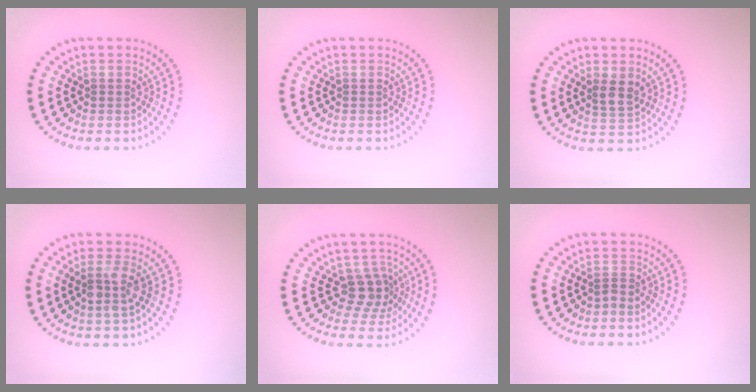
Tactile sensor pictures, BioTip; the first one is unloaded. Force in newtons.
{"total": 0.0}
{"total": 2.0, "press": 1.8, "slide": 0.9}
{"total": 2.4, "press": 2.2, "slide": 1.1}
{"total": 3.0, "press": 2.2, "slide": 2.0}
{"total": 0.6, "press": 0.3, "slide": 0.6}